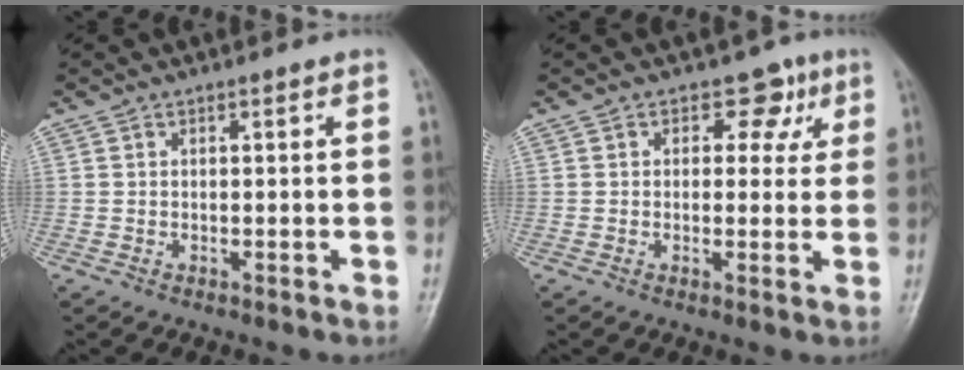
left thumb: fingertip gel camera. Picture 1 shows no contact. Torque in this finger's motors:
{"motor_torque": [-0.32, 0.13, -0.27, -0.08, 0.01]}